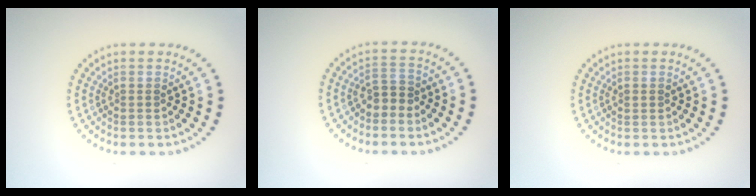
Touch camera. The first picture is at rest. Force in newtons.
{"total": 1.8, "press": 1.6, "slide": 0.9}
{"total": 0.6, "press": 0.6, "slide": 0.1}